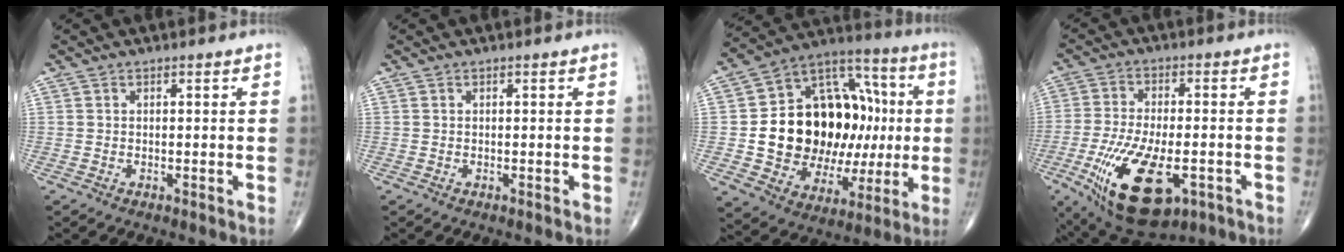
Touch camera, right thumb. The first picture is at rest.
{"total": 0.0}
{"total": 27.9, "force": [0.0, 18.7, 20.7], "torque": [-0.285, 0.029, 0.015]}
{"total": 18.3, "force": [-6.8, 8.4, 14.8], "torque": [-0.284, 0.000, -0.098]}